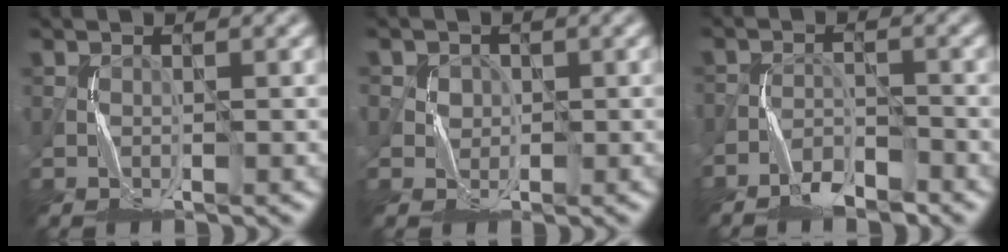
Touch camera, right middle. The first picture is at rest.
{"total": 3.0, "force": [1.2, 2.7, 0.7], "torque": [-0.021, 0.000, 0.024]}
{"total": 3.0, "force": [-2.9, 0.8, 0.6], "torque": [-0.007, 0.004, -0.059]}